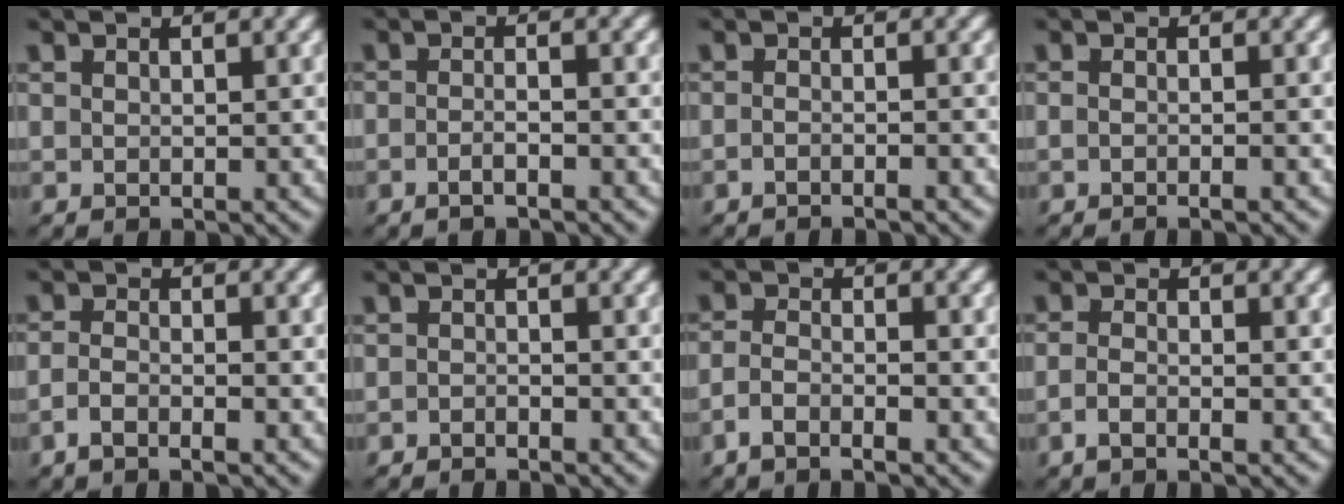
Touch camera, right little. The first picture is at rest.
{"total": 2.0, "force": [-1.7, -0.1, 1.0], "torque": [-0.017, -0.003, -0.030]}
{"total": 1.8, "force": [-1.6, -0.8, 0.2], "torque": [0.004, -0.001, -0.028]}
{"total": 1.2, "force": [-0.9, -0.5, 0.7], "torque": [-0.004, 0.004, -0.019]}
{"total": 1.9, "force": [-1.5, 0.2, 1.2], "torque": [-0.022, -0.009, -0.025]}
{"total": 1.4, "force": [-1.3, -0.5, -0.2], "torque": [0.011, -0.005, -0.023]}
{"total": 2.4, "force": [-1.7, 0.8, 1.5], "torque": [-0.033, -0.013, -0.028]}
{"total": 1.7, "force": [-1.1, -0.1, 1.3], "torque": [-0.024, -0.008, -0.018]}